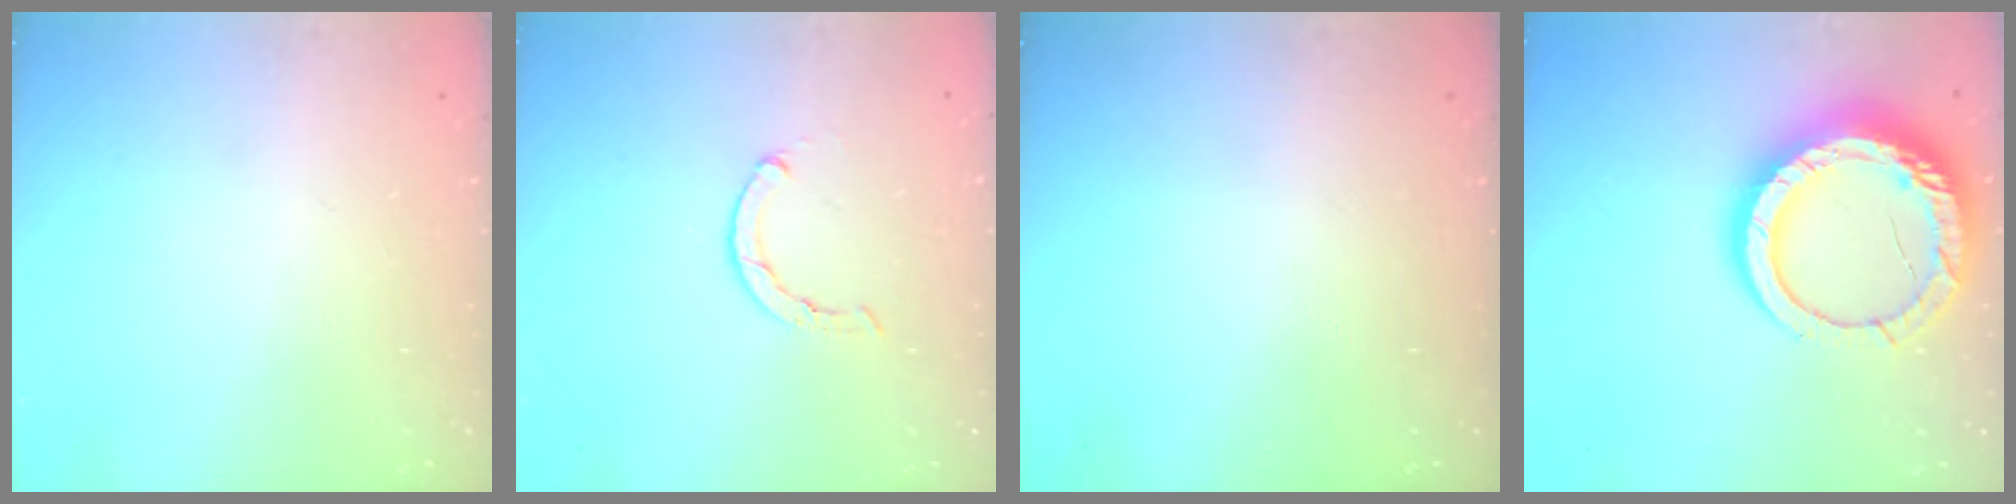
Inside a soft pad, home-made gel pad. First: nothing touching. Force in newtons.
{"total": 0.7, "press": 0.6, "slide": 0.2}
{"total": 0.0}
{"total": 16.4, "press": 16.3, "slide": 1.7}